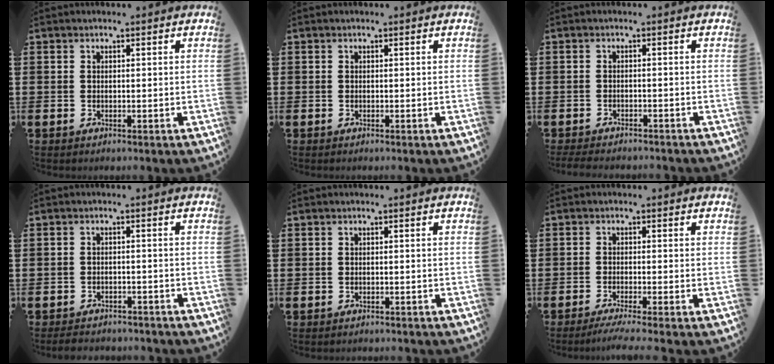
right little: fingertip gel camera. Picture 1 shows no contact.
{"total": 0.0}
{"total": 1.5, "force": [-1.5, 0.2, 0.3], "torque": [-0.009, 0.002, -0.030]}
{"total": 2.0, "force": [-2.0, 0.2, 0.1], "torque": [-0.008, 0.003, -0.043]}
{"total": 0.5, "force": [-0.5, 0.0, 0.0], "torque": [0.000, -0.003, -0.010]}
{"total": 1.9, "force": [-1.3, -0.1, 1.3], "torque": [-0.022, -0.001, -0.025]}